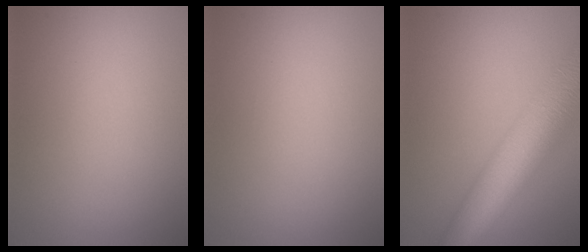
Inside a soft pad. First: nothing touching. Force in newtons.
{"total": 0.0}
{"total": 12.1, "press": 12.1, "slide": 0.5}